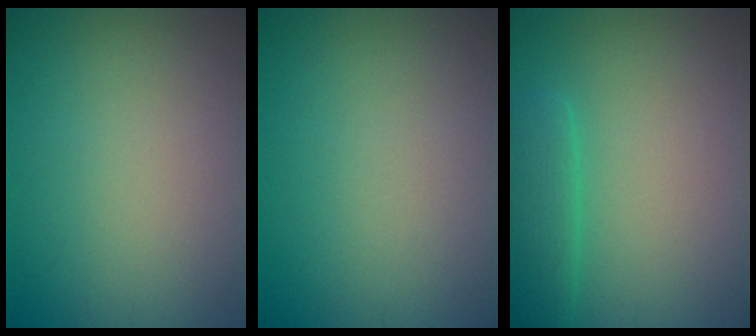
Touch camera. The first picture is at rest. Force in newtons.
{"total": 0.0}
{"total": 3.3, "press": 3.3, "slide": 0.2}